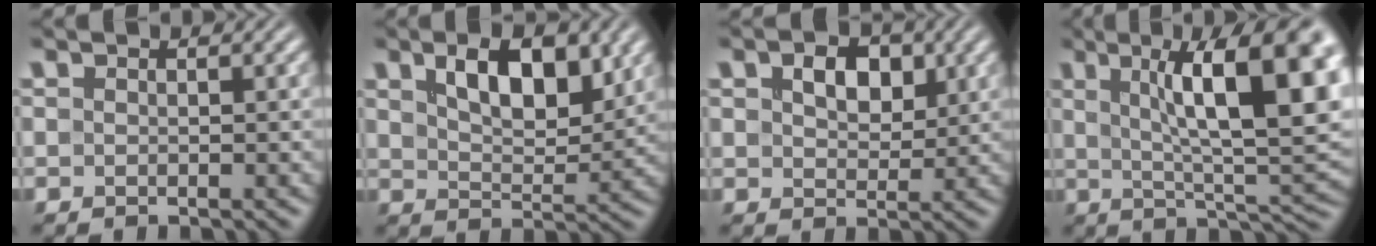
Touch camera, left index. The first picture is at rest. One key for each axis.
{"total": 6.2, "fx": 2.7, "fy": 2.9, "fz": 4.8, "tx": -0.084, "ty": -0.002, "tz": 0.048}
{"total": 3.6, "fx": 1.2, "fy": 2.4, "fz": 2.4, "tx": -0.047, "ty": 0.003, "tz": 0.019}
{"total": 13.5, "fx": 3.8, "fy": 4.0, "fz": 12.4, "tx": -0.162, "ty": 0.006, "tz": 0.056}